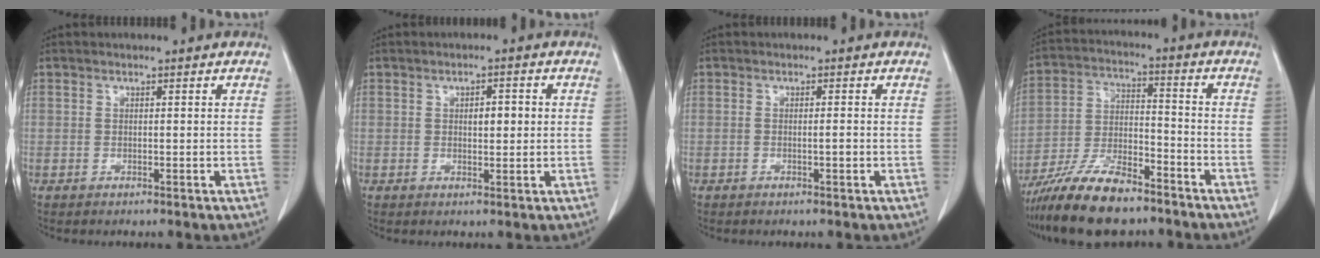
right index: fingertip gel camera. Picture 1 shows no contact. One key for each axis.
{"total": 3.0, "fx": 0.5, "fy": 1.1, "fz": 2.7, "tx": -0.039, "ty": 0.004, "tz": 0.007}
{"total": 0.9, "fx": -0.2, "fy": 0.1, "fz": 0.9, "tx": -0.015, "ty": 0.000, "tz": -0.004}
{"total": 12.8, "fx": -10.2, "fy": 3.3, "fz": 7.0, "tx": -0.131, "ty": -0.008, "tz": -0.187}